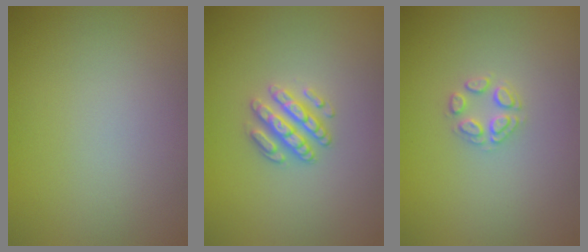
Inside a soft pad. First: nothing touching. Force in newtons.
{"total": 3.0, "press": 2.6, "slide": 1.5}
{"total": 2.0, "press": 2.0, "slide": 0.1}